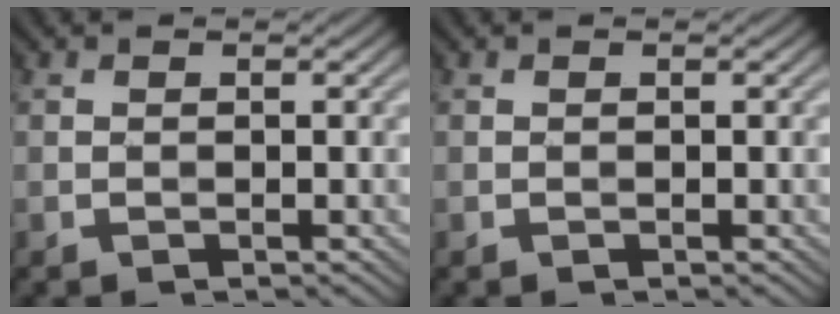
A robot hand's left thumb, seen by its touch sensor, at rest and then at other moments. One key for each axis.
{"total": 0.0}